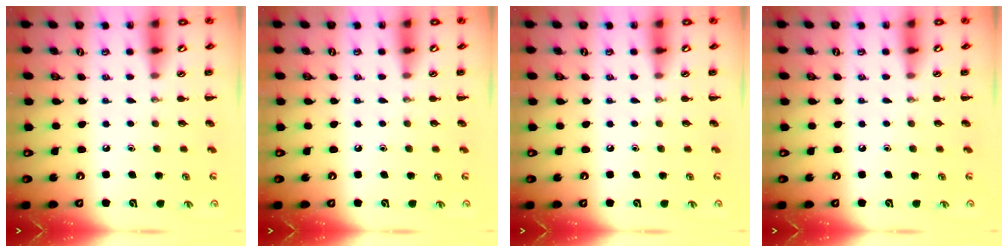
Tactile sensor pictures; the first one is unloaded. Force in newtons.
{"total": 0.0}
{"total": 0.0}
{"total": 0.0}